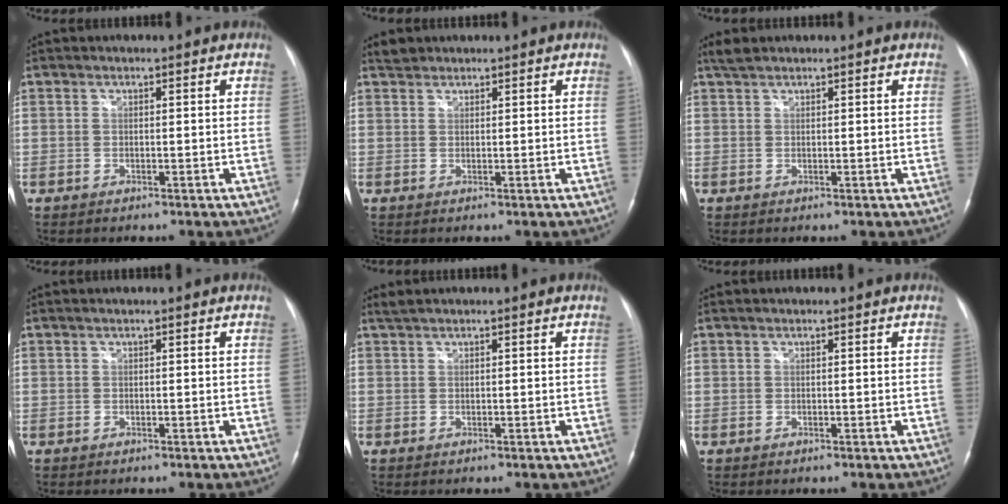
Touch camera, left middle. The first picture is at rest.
{"total": 1.4, "force": [1.3, 0.5, 0.0], "torque": [-0.002, 0.008, 0.023]}
{"total": 1.7, "force": [1.5, 0.3, 0.7], "torque": [-0.020, 0.013, 0.033]}
{"total": 0.0}
{"total": 1.3, "force": [1.1, 0.0, 0.7], "torque": [-0.019, 0.017, 0.024]}
{"total": 0.0}